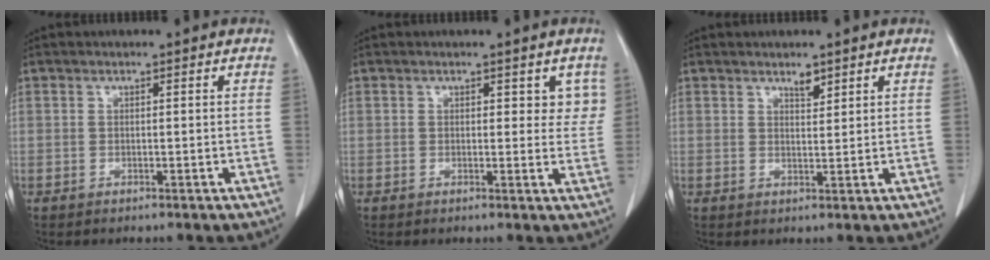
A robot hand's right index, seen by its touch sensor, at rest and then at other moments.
{"total": 1.7, "force": [0.8, 1.1, 0.9], "torque": [0.003, 0.004, 0.004]}
{"total": 1.9, "force": [1.5, 0.6, 0.9], "torque": [-0.015, -0.005, 0.026]}